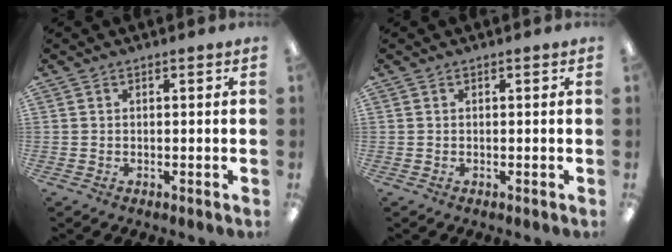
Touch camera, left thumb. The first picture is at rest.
{"total": 0.0}